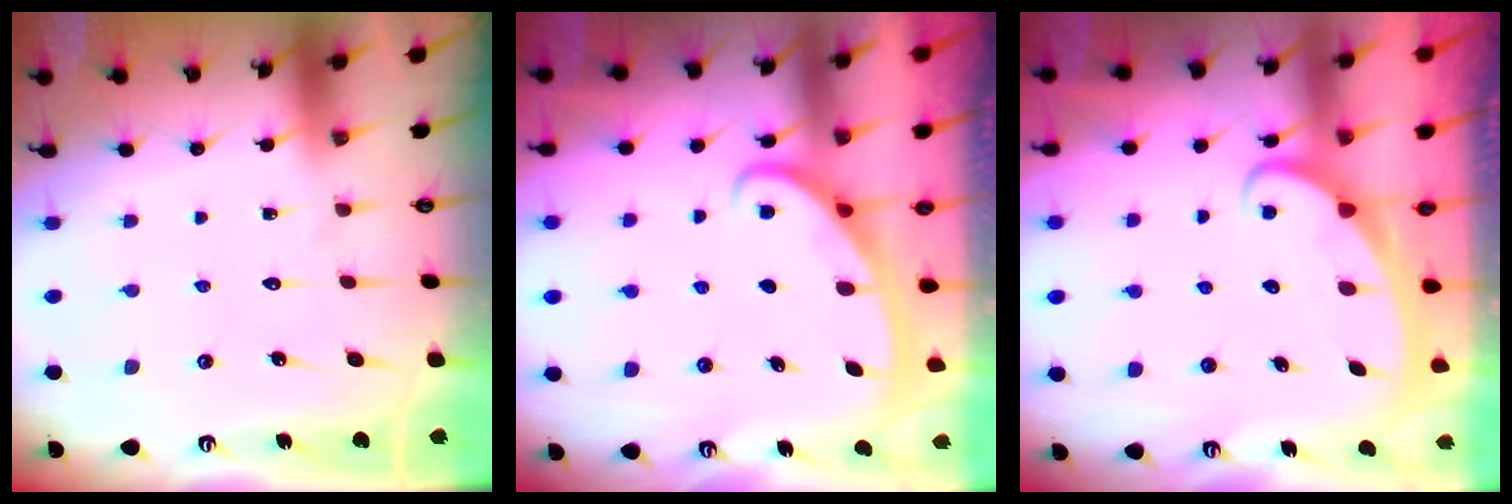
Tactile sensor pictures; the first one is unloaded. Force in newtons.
{"total": 2.8, "press": 2.8, "slide": 0.4}
{"total": 2.6, "press": 2.5, "slide": 0.3}